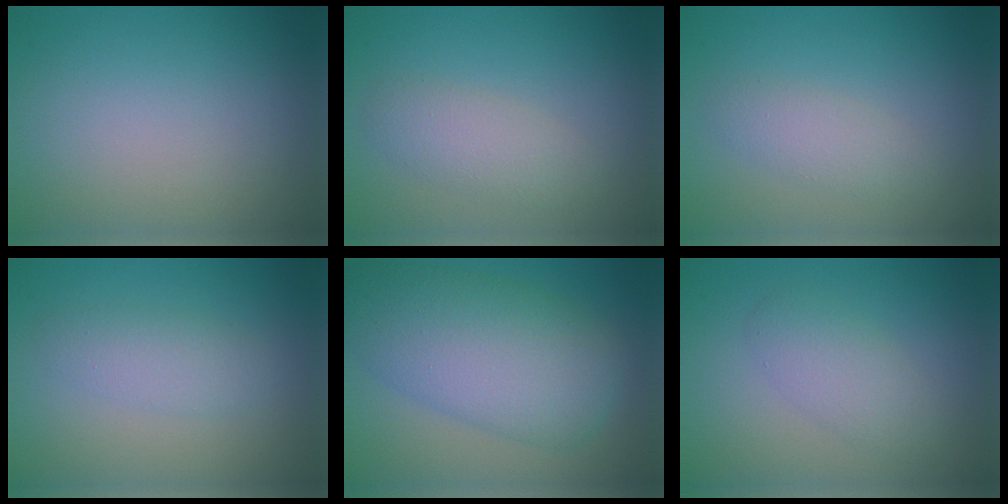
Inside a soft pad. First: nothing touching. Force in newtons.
{"total": 2.8, "press": 2.7, "slide": 0.3}
{"total": 2.1, "press": 2.1, "slide": 0.1}
{"total": 2.3, "press": 2.3, "slide": 0.1}
{"total": 9.5, "press": 9.5, "slide": 0.1}
{"total": 2.6, "press": 2.6, "slide": 0.2}